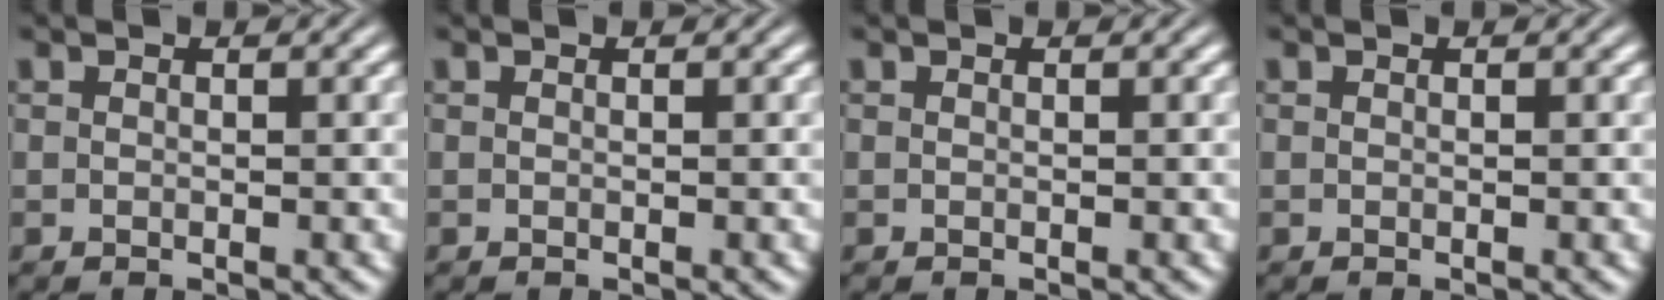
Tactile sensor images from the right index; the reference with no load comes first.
{"total": 0.0}
{"total": 0.0}
{"total": 0.0}